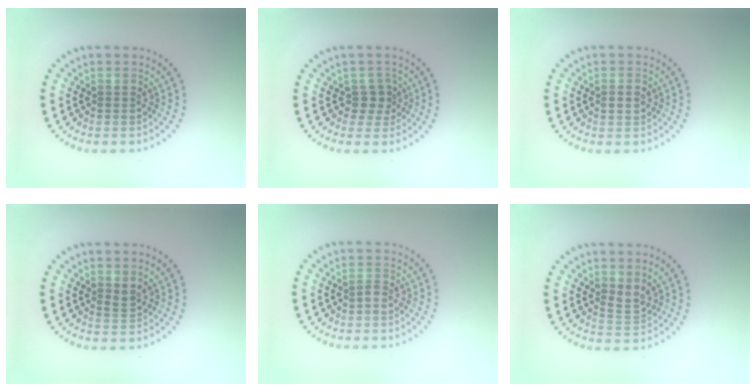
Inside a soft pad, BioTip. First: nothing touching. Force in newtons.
{"total": 1.6, "press": 1.3, "slide": 1.0}
{"total": 1.1, "press": 1.1, "slide": 0.1}
{"total": 0.9, "press": 0.7, "slide": 0.6}
{"total": 0.9, "press": 0.6, "slide": 0.7}
{"total": 1.5, "press": 1.3, "slide": 0.9}